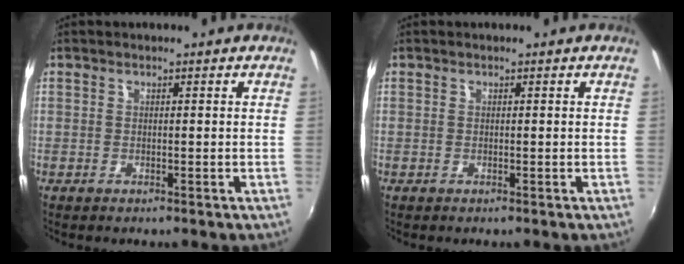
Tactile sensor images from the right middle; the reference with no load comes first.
{"total": 0.0}